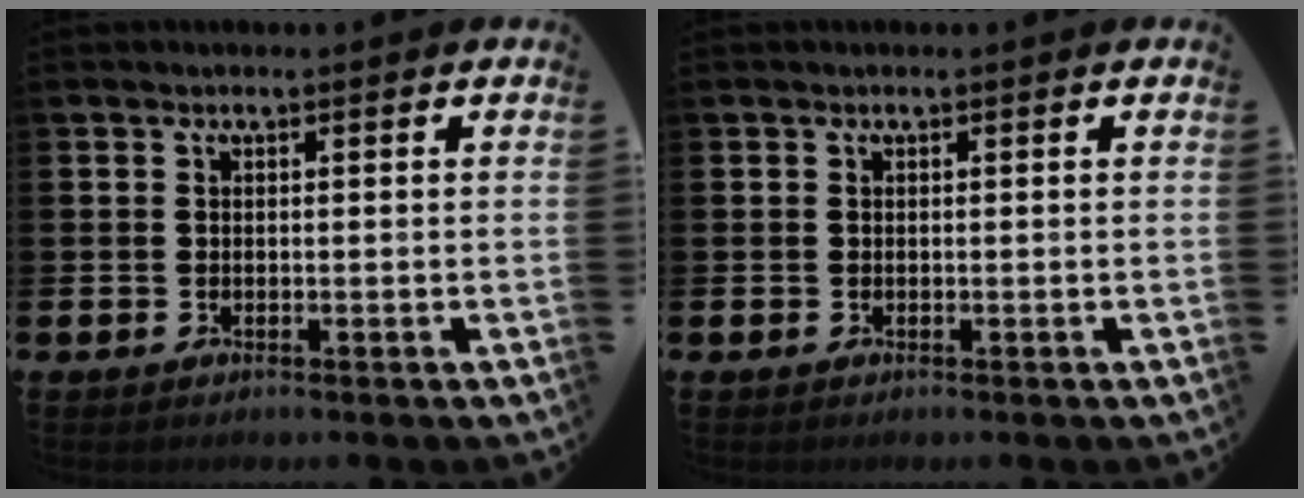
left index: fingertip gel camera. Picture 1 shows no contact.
{"total": 0.0}